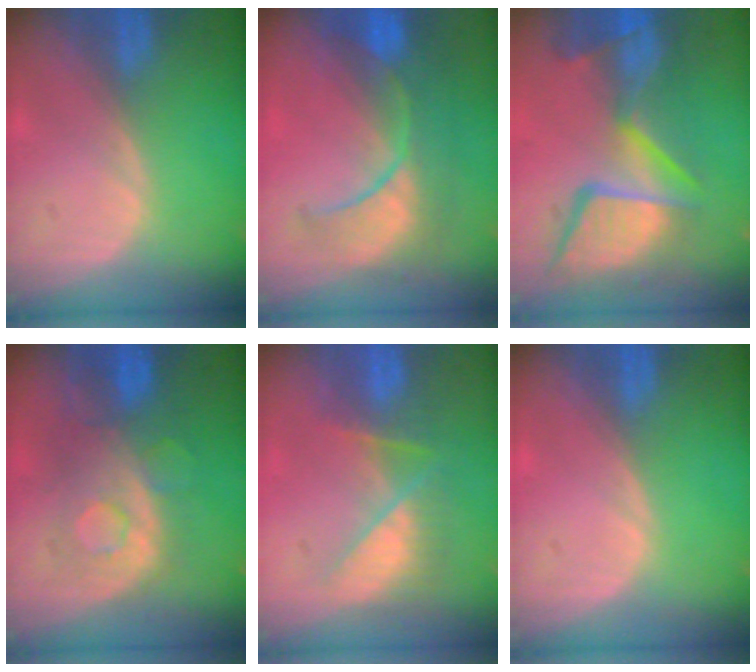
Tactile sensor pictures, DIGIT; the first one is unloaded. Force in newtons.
{"total": 9.5, "press": 8.9, "slide": 3.3}
{"total": 13.5, "press": 11.1, "slide": 7.7}
{"total": 8.6, "press": 8.4, "slide": 1.4}
{"total": 8.1, "press": 7.1, "slide": 4.0}
{"total": 0.0}